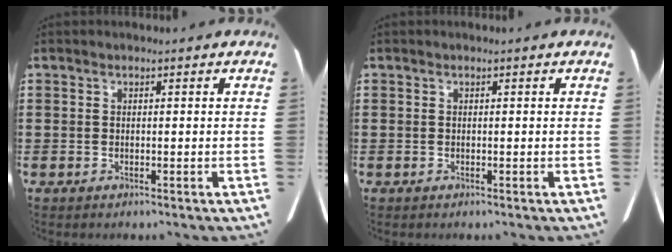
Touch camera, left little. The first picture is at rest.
{"total": 0.0}